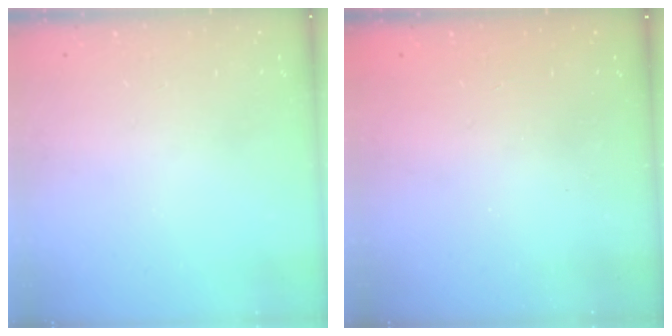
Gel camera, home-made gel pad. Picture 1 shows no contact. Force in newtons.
{"total": 2.4, "press": 2.3, "slide": 0.8}